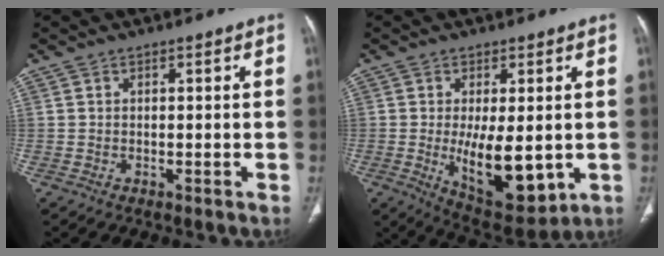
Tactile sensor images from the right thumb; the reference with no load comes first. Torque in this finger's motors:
{"motor_torque": [1.27, 2.73, 0.64, -0.51, 0.47]}